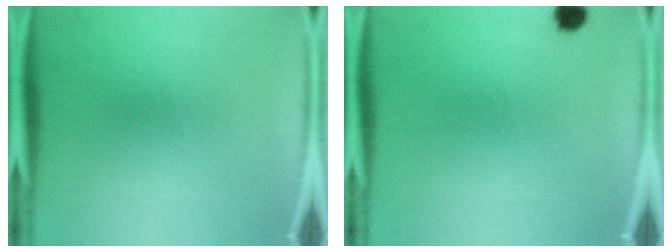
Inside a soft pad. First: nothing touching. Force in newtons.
{"total": 2.3}